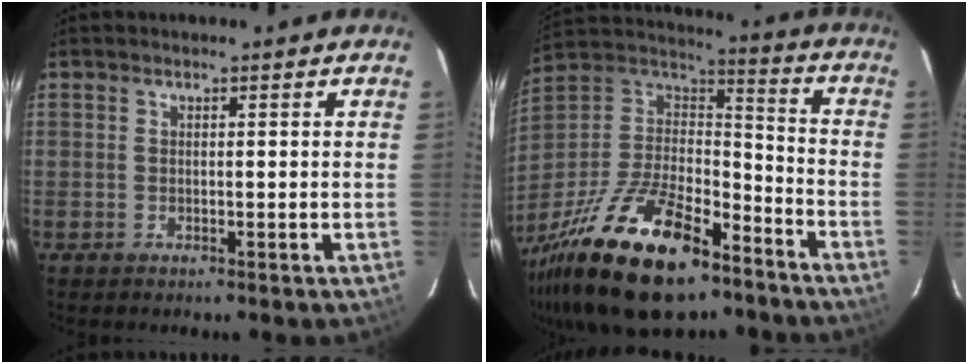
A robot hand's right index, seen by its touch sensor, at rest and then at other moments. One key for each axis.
{"total": 30.7, "fx": -19.7, "fy": 13.0, "fz": 19.7, "tx": -0.398, "ty": -0.020, "tz": -0.320}